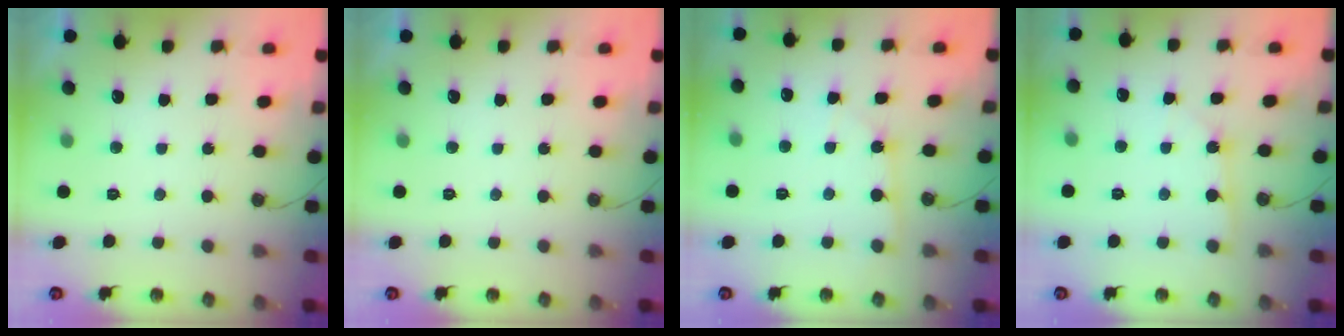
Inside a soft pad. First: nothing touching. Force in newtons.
{"total": 0.0}
{"total": 5.1, "press": 5.1, "slide": 0.6}
{"total": 1.9, "press": 1.8, "slide": 0.2}